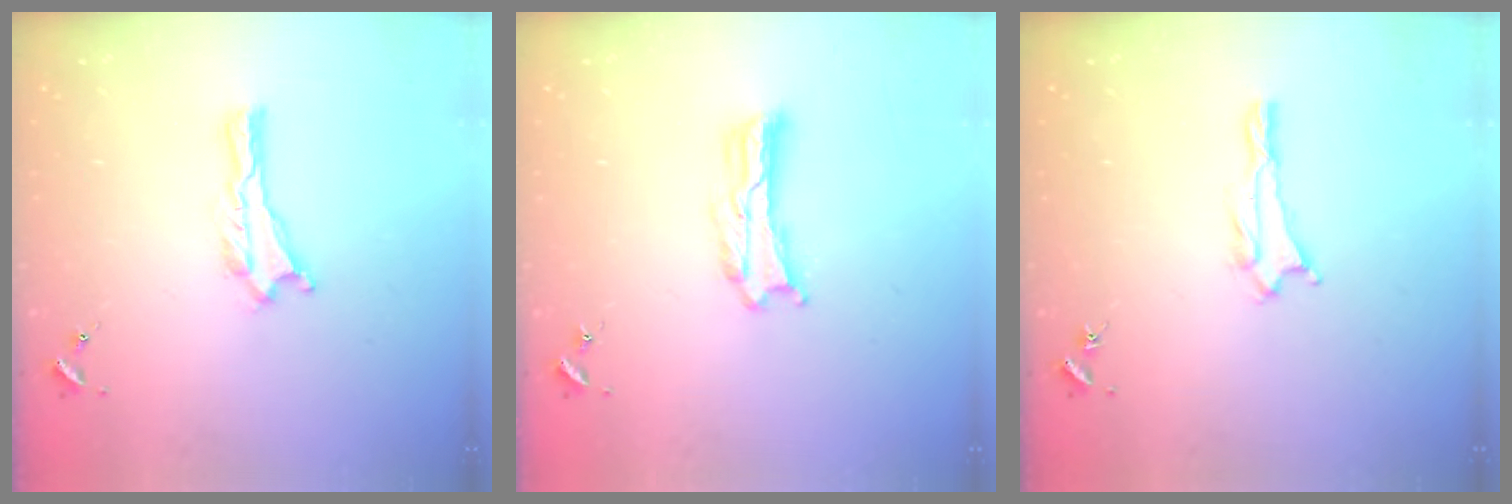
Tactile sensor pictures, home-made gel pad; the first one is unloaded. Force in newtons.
{"total": 1.0, "press": 1.0, "slide": 0.2}
{"total": 1.0, "press": 1.0, "slide": 0.1}